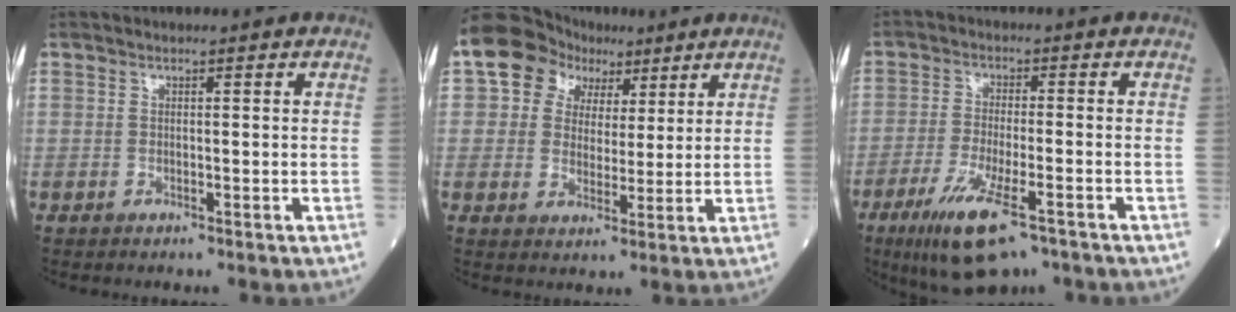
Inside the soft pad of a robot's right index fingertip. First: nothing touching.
{"total": 8.6, "force": [3.9, 7.0, 3.1], "torque": [-0.049, 0.044, 0.067]}
{"total": 10.3, "force": [-6.4, 2.4, 7.7], "torque": [-0.142, -0.024, -0.107]}